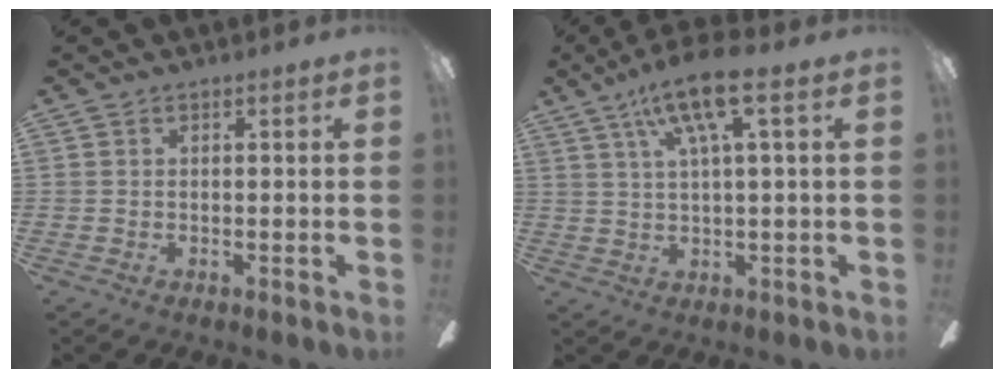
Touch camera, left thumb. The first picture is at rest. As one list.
[{"total": 11.8, "force": [5.8, 2.7, 9.9], "torque": [-0.177, -0.011, 0.099]}]